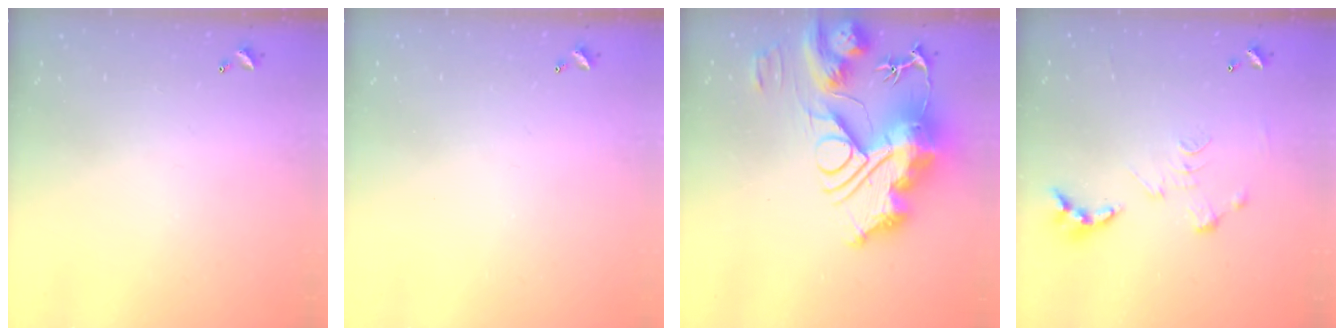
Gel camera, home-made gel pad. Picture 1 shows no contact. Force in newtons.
{"total": 0.0}
{"total": 0.5, "press": 0.5, "slide": 0.0}
{"total": 0.0}